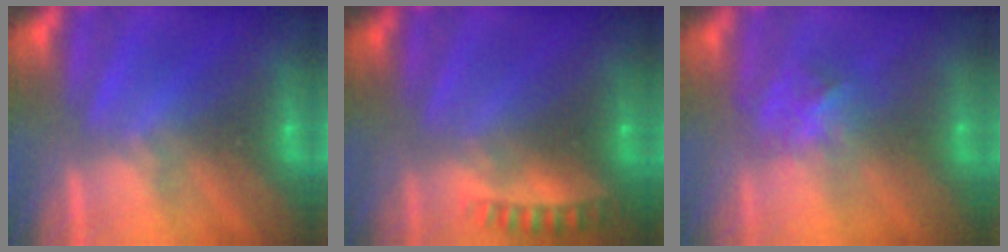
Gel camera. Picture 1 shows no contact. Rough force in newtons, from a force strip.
{"total": 2.6}
{"total": 2.8}